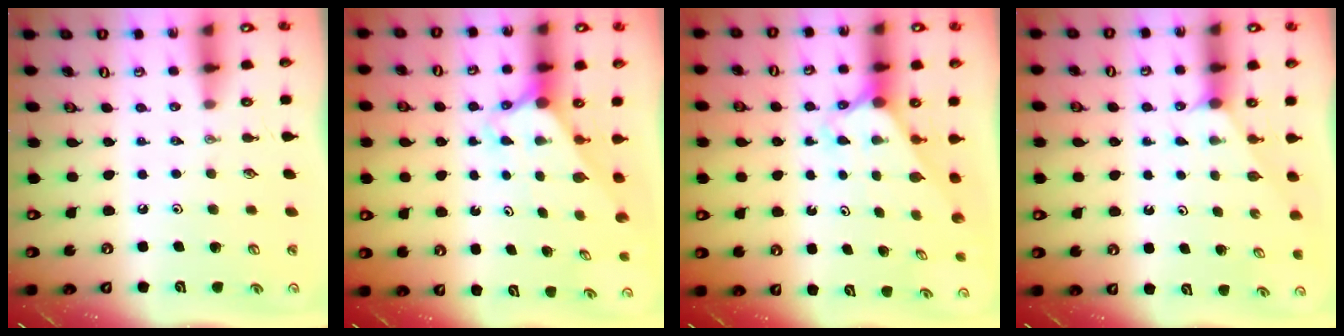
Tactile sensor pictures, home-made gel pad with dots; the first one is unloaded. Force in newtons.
{"total": 2.6, "press": 2.6, "slide": 0.2}
{"total": 2.2, "press": 2.2, "slide": 0.2}
{"total": 1.0, "press": 1.0, "slide": 0.3}